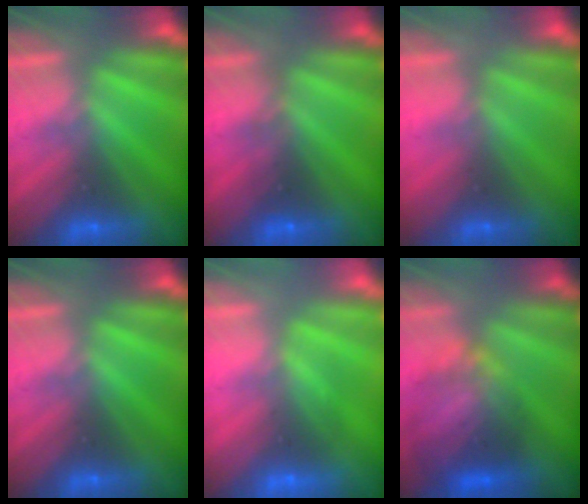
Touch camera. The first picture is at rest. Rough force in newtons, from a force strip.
{"total": 2.3}
{"total": 4.7}
{"total": 0.0}
{"total": 2.7}
{"total": 7.3}